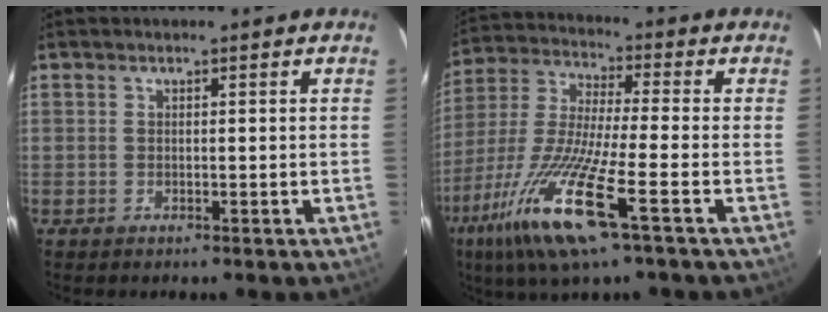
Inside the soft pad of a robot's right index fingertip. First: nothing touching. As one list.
[{"total": 17.3, "force": [-8.8, 1.5, 14.8], "torque": [-0.322, -0.034, -0.177]}]